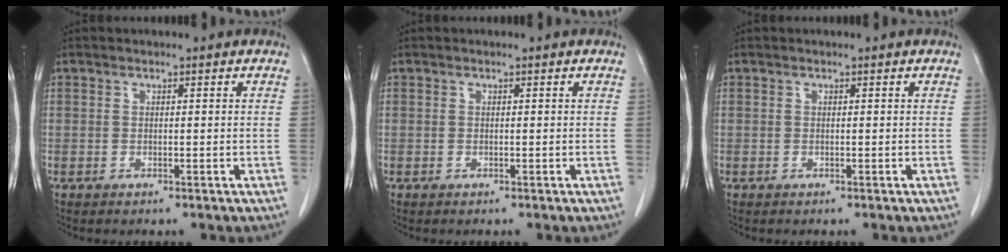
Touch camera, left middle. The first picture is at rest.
{"total": 0.0}
{"total": 0.0}